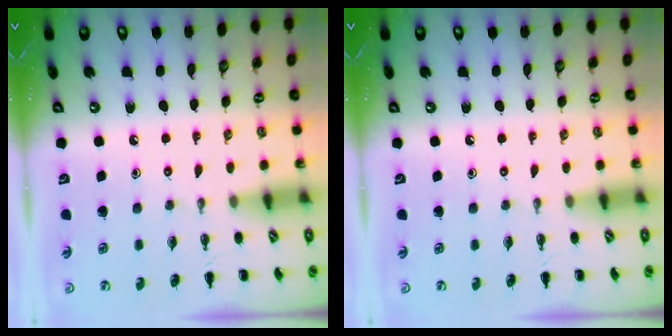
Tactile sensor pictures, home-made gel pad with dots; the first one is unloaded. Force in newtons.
{"total": 0.0}